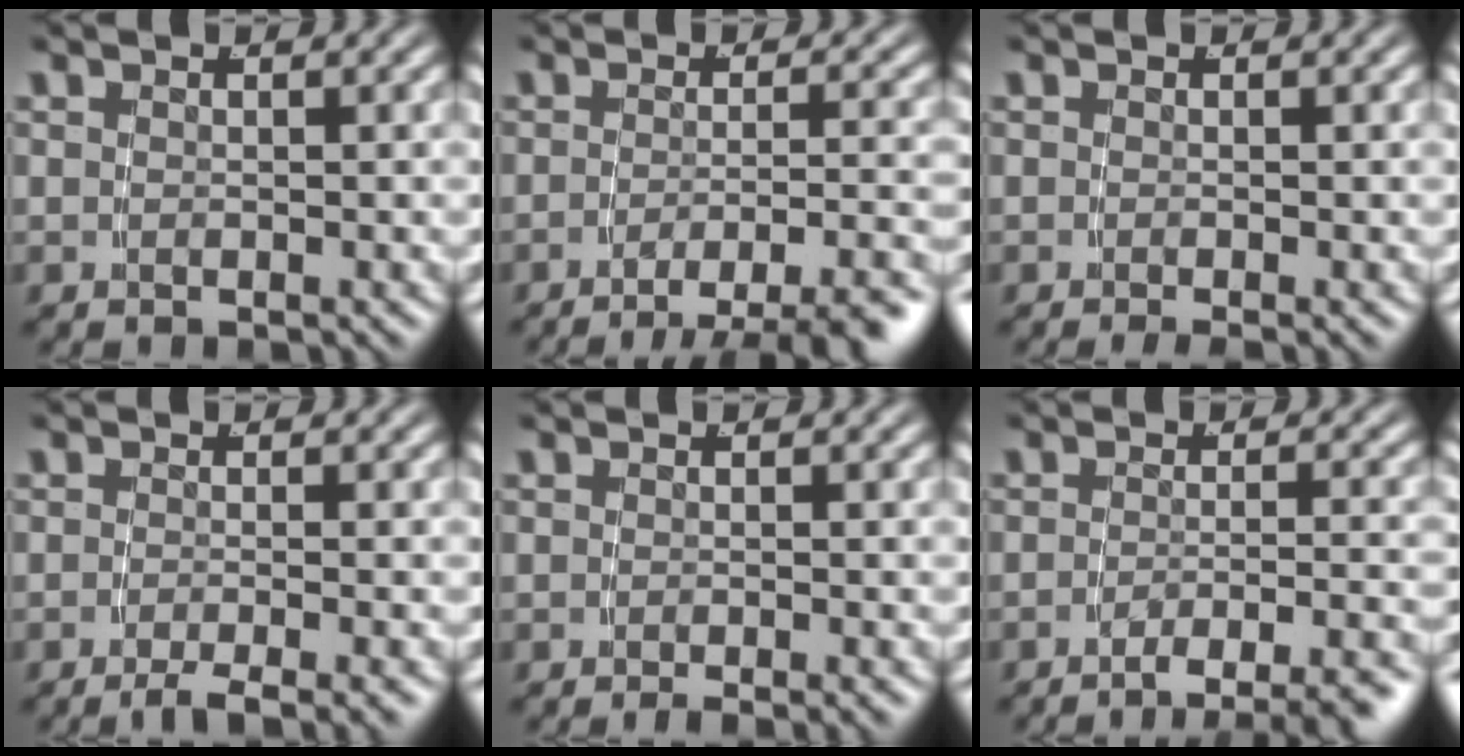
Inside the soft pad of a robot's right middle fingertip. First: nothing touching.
{"total": 7.1, "force": [-5.2, 1.7, 4.5], "torque": [-0.055, -0.011, -0.078]}
{"total": 0.9, "force": [-0.7, -0.1, 0.5], "torque": [-0.001, 0.005, -0.014]}
{"total": 3.3, "force": [-2.8, 0.4, 1.7], "torque": [-0.023, 0.003, -0.049]}
{"total": 1.4, "force": [-1.2, 0.0, 0.8], "torque": [-0.001, 0.009, -0.025]}
{"total": 6.8, "force": [-5.6, 1.4, 3.6], "torque": [-0.048, -0.010, -0.084]}